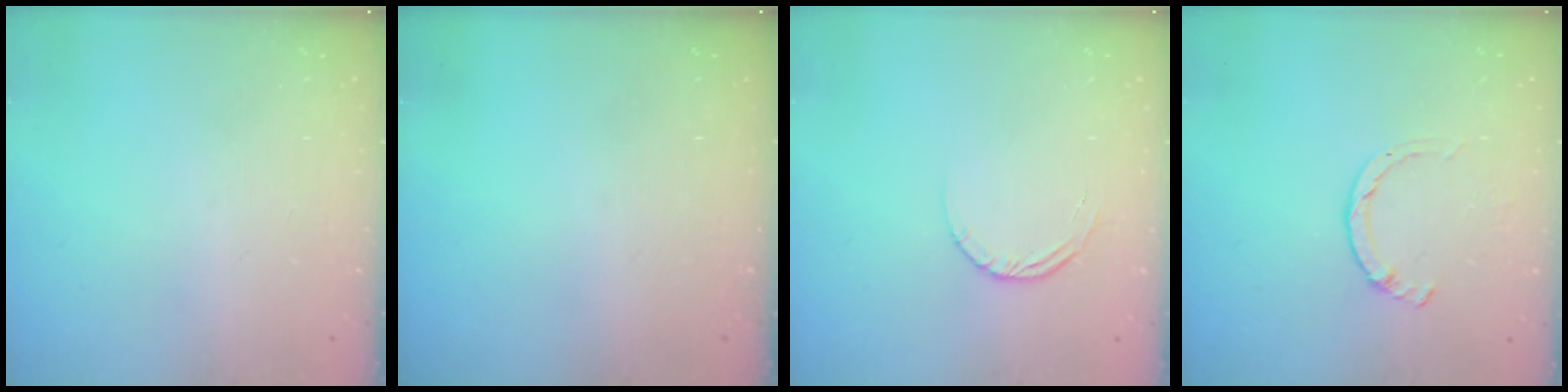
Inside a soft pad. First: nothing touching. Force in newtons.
{"total": 0.0}
{"total": 3.5, "press": 3.5, "slide": 0.3}
{"total": 1.4, "press": 1.3, "slide": 0.3}